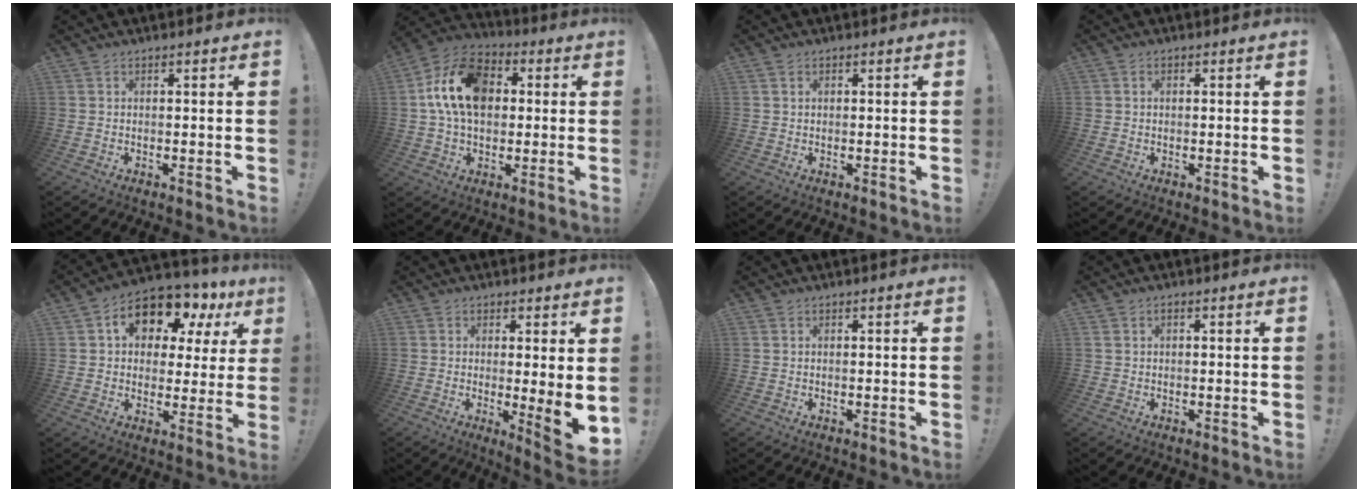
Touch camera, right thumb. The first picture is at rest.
{"total": 17.0, "force": [3.2, 12.1, 11.6], "torque": [-0.189, 0.007, 0.063]}
{"total": 0.8, "force": [0.4, 0.5, 0.4], "torque": [-0.006, 0.000, 0.007]}
{"total": 0.9, "force": [0.3, 0.7, 0.4], "torque": [-0.013, 0.005, 0.006]}
{"total": 12.9, "force": [7.0, 7.7, 7.7], "torque": [-0.123, -0.041, 0.120]}
{"total": 6.4, "force": [0.0, 0.3, 6.4], "torque": [-0.073, -0.029, -0.002]}
{"total": 0.0}
{"total": 0.9, "force": [0.1, 0.7, 0.4], "torque": [-0.008, 0.003, 0.002]}